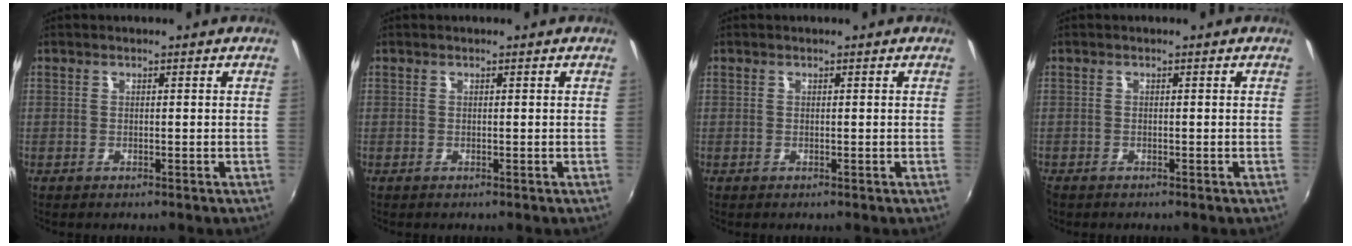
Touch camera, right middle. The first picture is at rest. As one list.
[{"total": 0.0}, {"total": 0.0}, {"total": 0.8, "force": [-0.7, 0.4, 0.2], "torque": [-0.007, -0.004, -0.014]}]